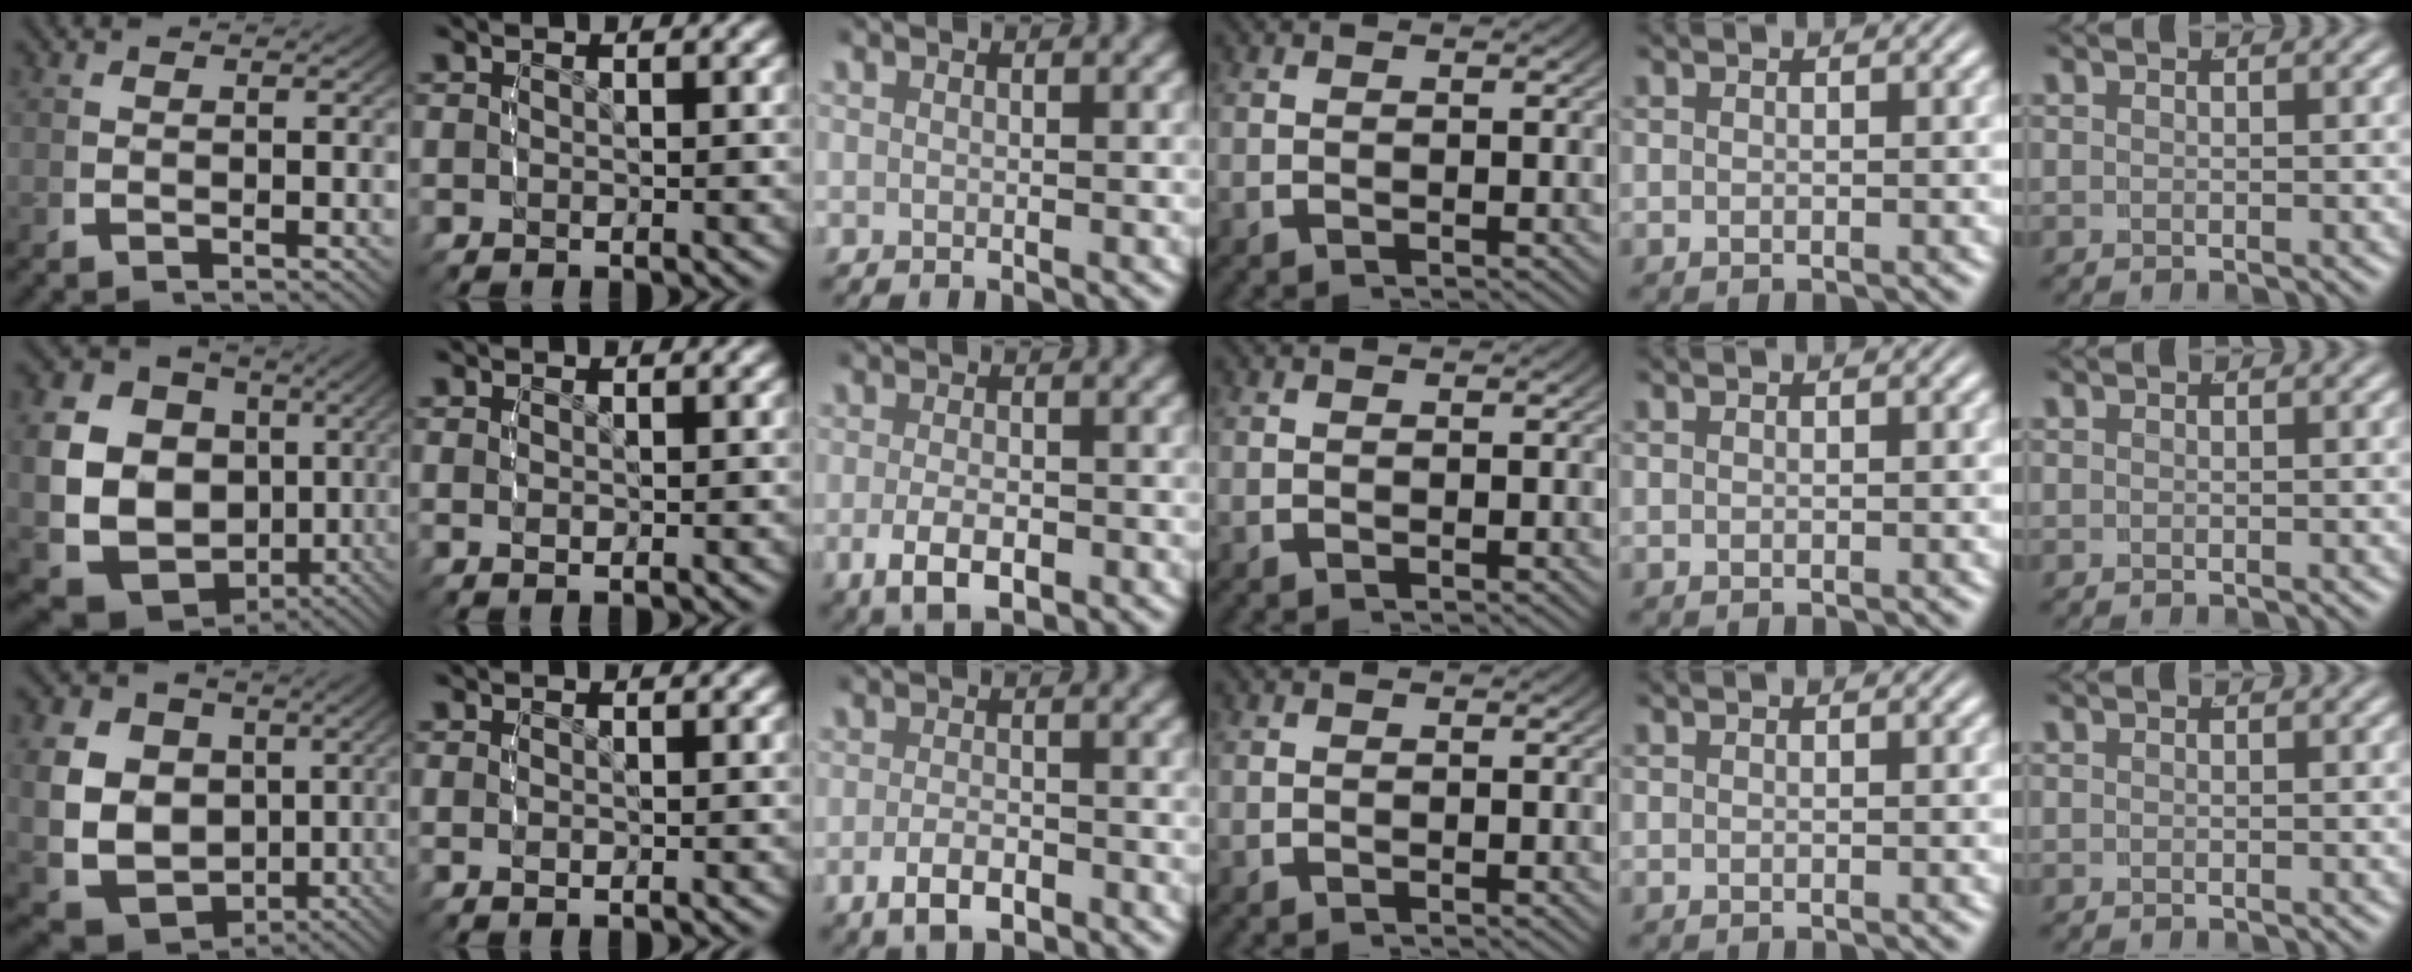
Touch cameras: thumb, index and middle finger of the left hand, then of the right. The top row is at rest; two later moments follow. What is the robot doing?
{"motion": "lift_and_place", "object": "cloth"}